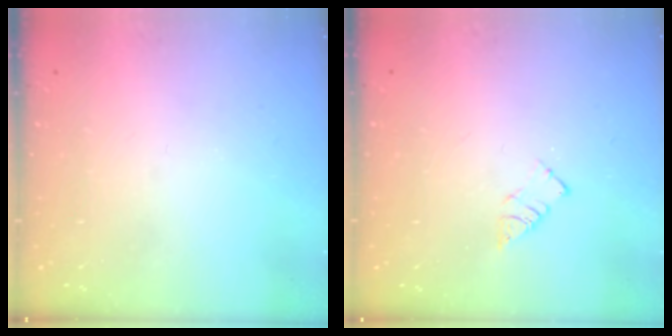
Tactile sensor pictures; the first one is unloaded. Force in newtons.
{"total": 3.1, "press": 3.1, "slide": 0.2}